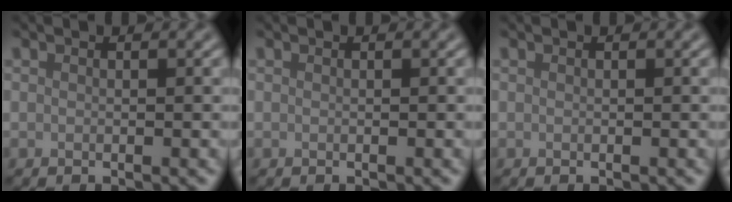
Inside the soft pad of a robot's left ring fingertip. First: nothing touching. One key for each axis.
{"total": 0.0}
{"total": 0.0}